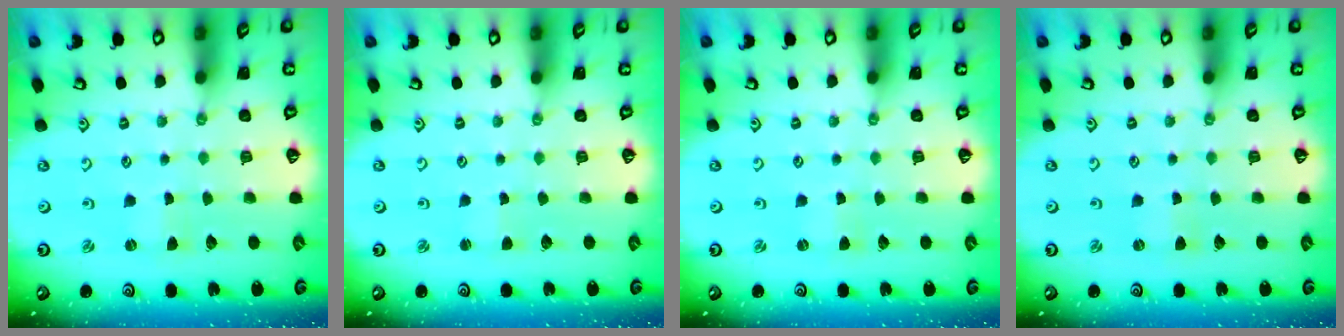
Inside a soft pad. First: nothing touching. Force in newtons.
{"total": 1.4, "press": 1.4, "slide": 0.3}
{"total": 0.9, "press": 0.9, "slide": 0.1}
{"total": 0.9, "press": 0.9, "slide": 0.1}